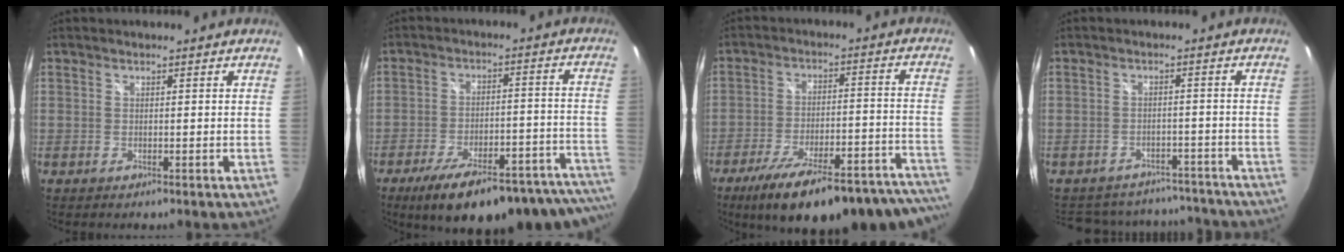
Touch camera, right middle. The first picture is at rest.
{"total": 26.6, "force": [-22.5, 5.7, 12.9], "torque": [-0.170, -0.016, -0.295]}
{"total": 28.9, "force": [-24.5, 6.1, 14.2], "torque": [-0.204, -0.027, -0.329]}
{"total": 17.6, "force": [-15.0, 7.4, 5.3], "torque": [-0.116, 0.035, -0.183]}